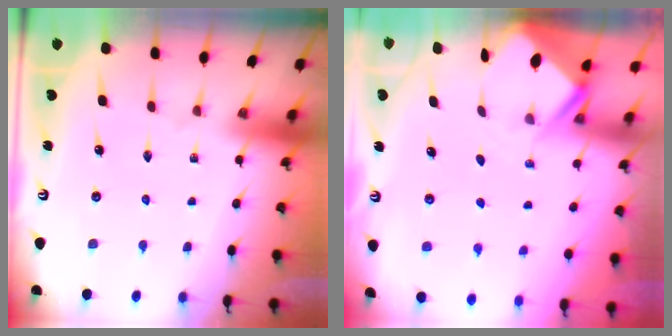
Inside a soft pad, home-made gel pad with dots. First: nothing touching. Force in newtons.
{"total": 2.4, "press": 2.4, "slide": 0.1}